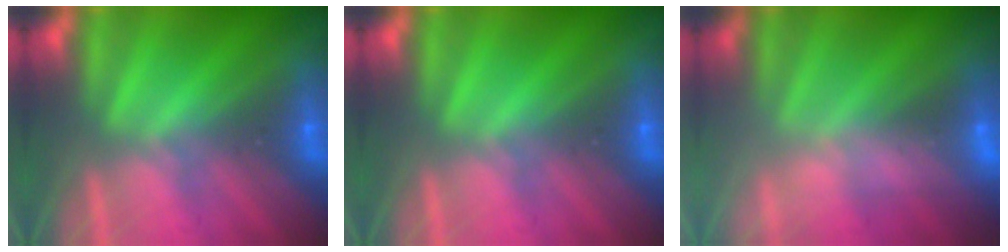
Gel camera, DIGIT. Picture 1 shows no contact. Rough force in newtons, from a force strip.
{"total": 0.0}
{"total": 2.4}